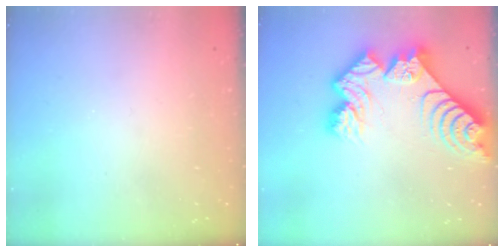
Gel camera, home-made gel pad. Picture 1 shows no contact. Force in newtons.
{"total": 16.7, "press": 16.6, "slide": 1.8}